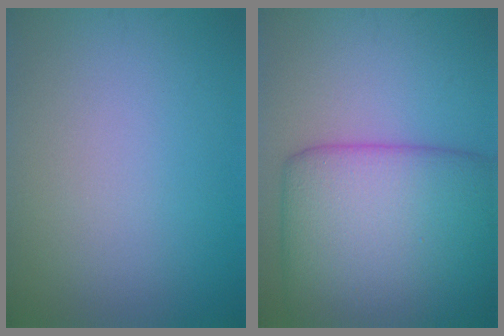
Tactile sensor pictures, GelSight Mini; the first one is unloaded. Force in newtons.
{"total": 11.5, "press": 11.5, "slide": 0.5}